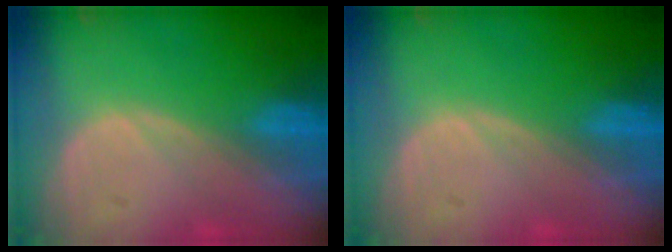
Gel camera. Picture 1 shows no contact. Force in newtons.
{"total": 0.0}